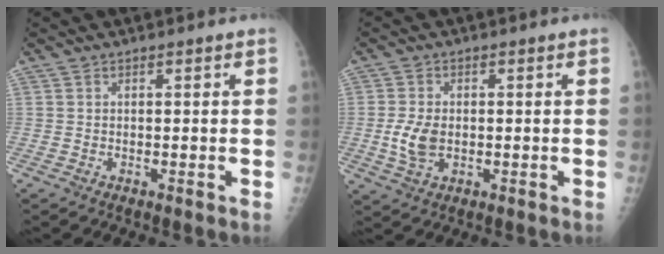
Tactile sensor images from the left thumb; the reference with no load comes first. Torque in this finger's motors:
{"motor_torque": [-0.23, 0.33, 0.05, -0.04, 0.05]}